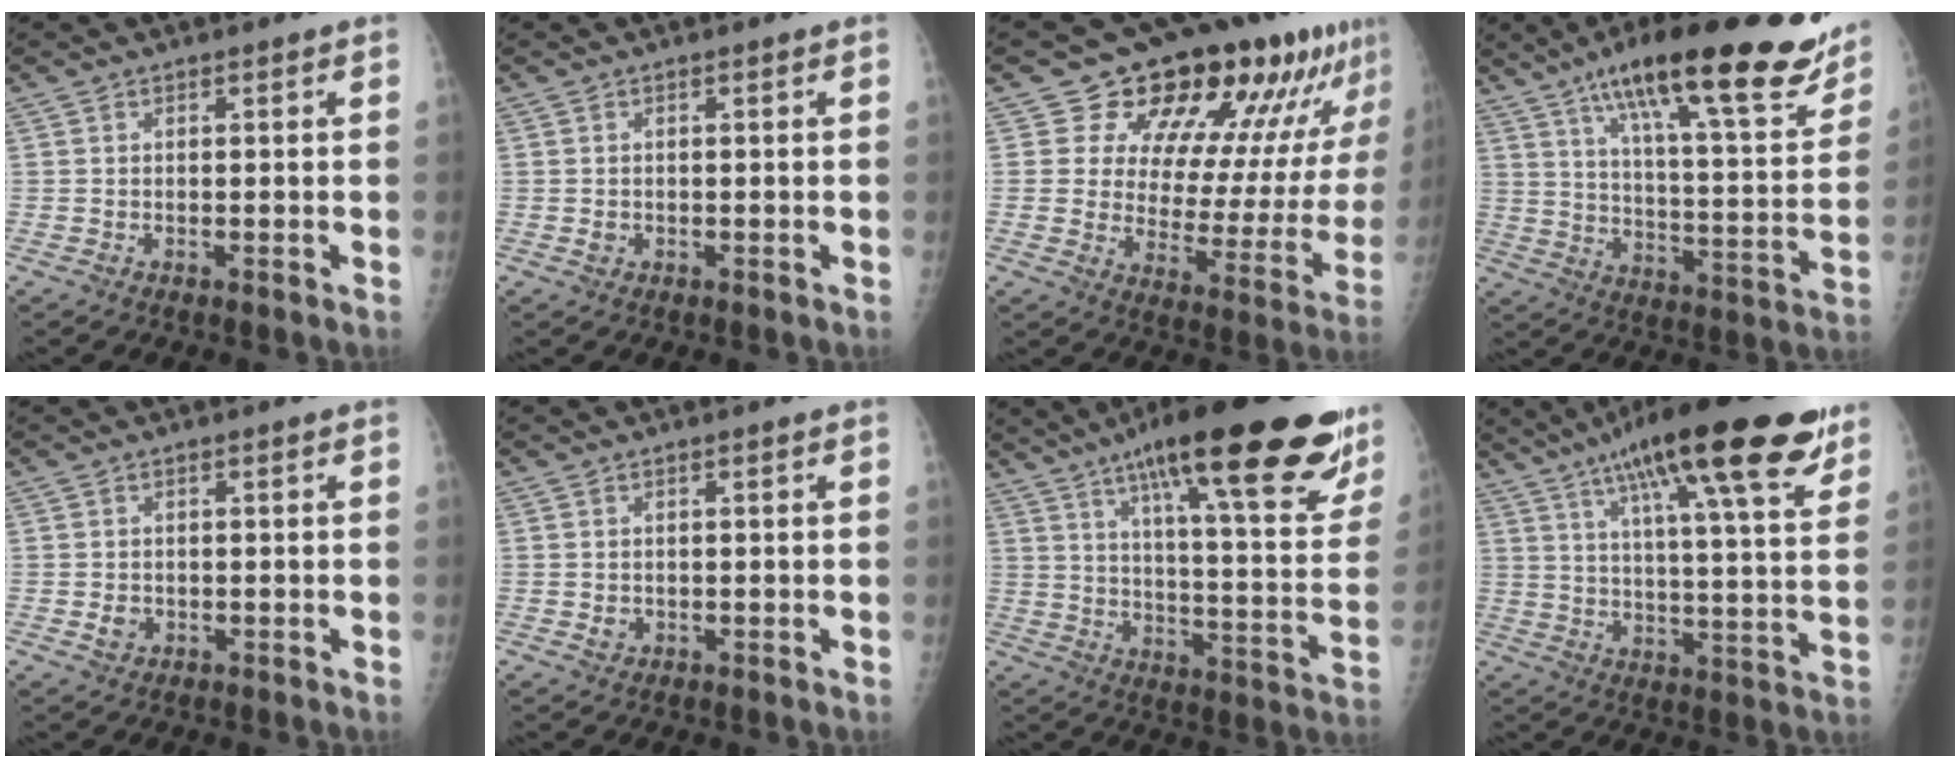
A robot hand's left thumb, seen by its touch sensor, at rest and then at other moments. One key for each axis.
{"total": 1.1, "fx": -0.2, "fy": 1.0, "fz": 0.4, "tx": -0.003, "ty": 0.002, "tz": -0.002}
{"total": 21.8, "fx": 15.0, "fy": 10.5, "fz": 12.0, "tx": -0.112, "ty": -0.064, "tz": 0.197}
{"total": 27.2, "fx": 18.0, "fy": 6.4, "fz": 19.3, "tx": -0.261, "ty": -0.049, "tz": 0.268}
{"total": 2.1, "fx": -0.5, "fy": 1.8, "fz": 0.9, "tx": -0.008, "ty": 0.002, "tz": -0.005}
{"total": 1.5, "fx": -0.2, "fy": 1.3, "fz": 0.6, "tx": -0.004, "ty": 0.002, "tz": 0.001}
{"total": 31.8, "fx": 20.0, "fy": 7.2, "fz": 23.6, "tx": -0.289, "ty": -0.044, "tz": 0.280}
{"total": 25.1, "fx": 15.6, "fy": 5.3, "fz": 19.0, "tx": -0.282, "ty": -0.034, "tz": 0.231}